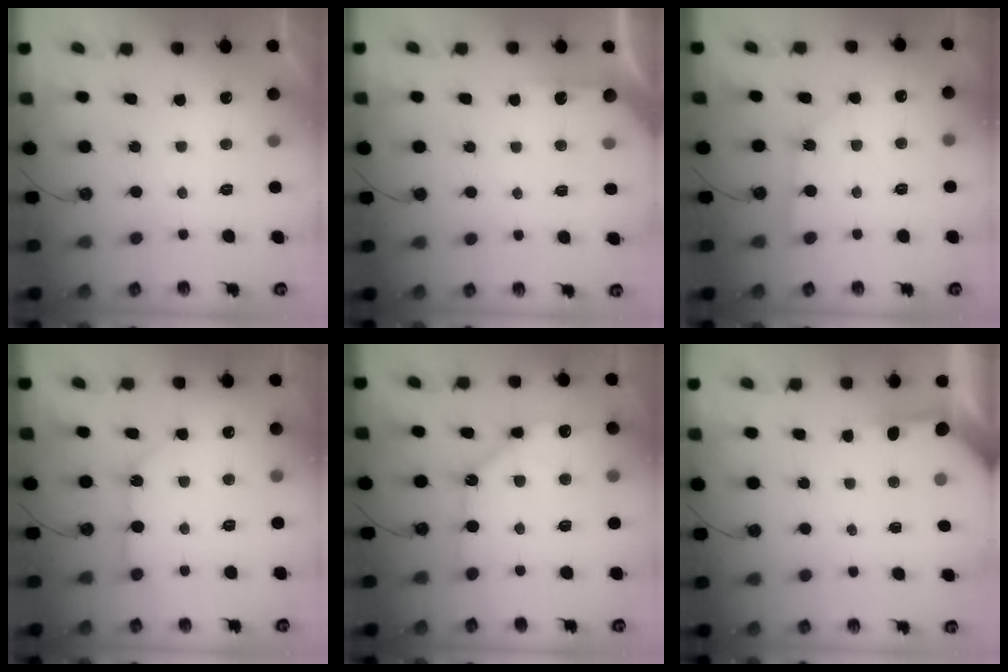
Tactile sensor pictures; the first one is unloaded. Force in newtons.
{"total": 4.5, "press": 4.5, "slide": 0.3}
{"total": 6.1, "press": 6.1, "slide": 0.6}
{"total": 9.4, "press": 9.4, "slide": 0.6}
{"total": 11.2, "press": 11.1, "slide": 1.4}
{"total": 3.9, "press": 3.9, "slide": 0.4}